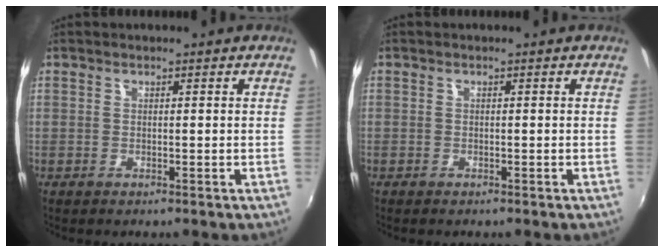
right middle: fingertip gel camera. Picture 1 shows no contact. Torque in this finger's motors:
{"motor_torque": [-0.40, -0.40, -1.05, -0.21]}